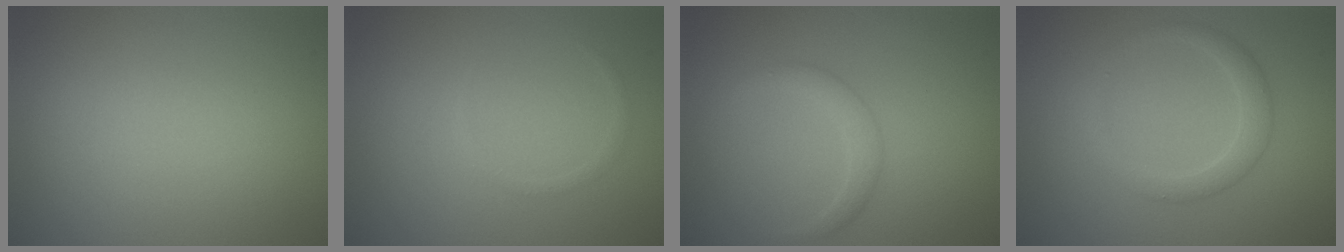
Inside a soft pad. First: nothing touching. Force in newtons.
{"total": 0.6, "press": 0.6, "slide": 0.1}
{"total": 1.7, "press": 1.7, "slide": 0.1}
{"total": 1.5, "press": 1.5, "slide": 0.0}